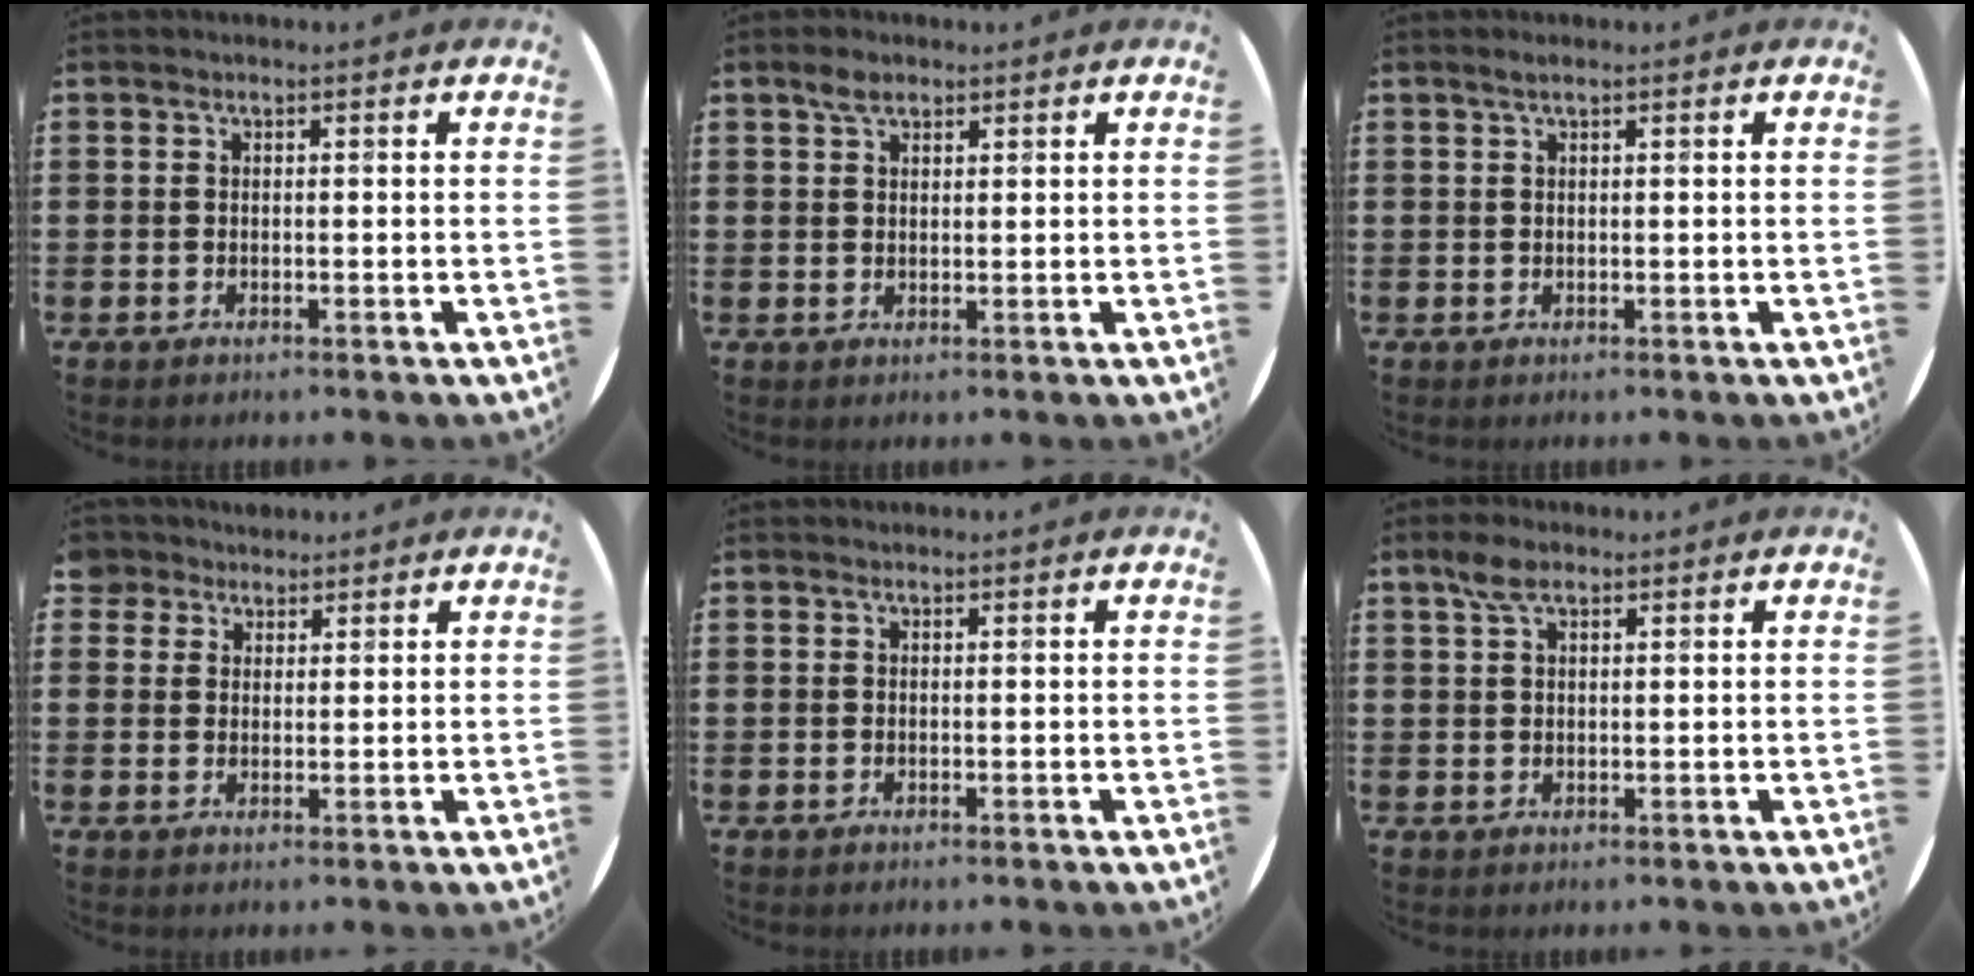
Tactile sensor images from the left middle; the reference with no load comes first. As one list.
[{"total": 2.3, "force": [1.7, 1.1, 1.2], "torque": [-0.018, 0.002, 0.029]}, {"total": 0.8, "force": [0.5, 0.0, 0.7], "torque": [-0.013, 0.001, 0.008]}, {"total": 3.3, "force": [2.7, 1.9, -0.2], "torque": [0.001, 0.003, 0.052]}, {"total": 0.0}, {"total": 3.2, "force": [2.1, 1.5, 1.9], "torque": [-0.035, 0.002, 0.036]}]